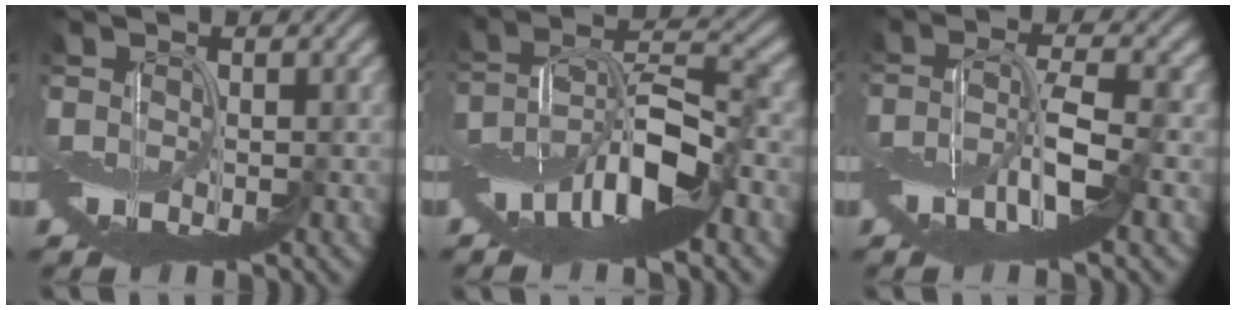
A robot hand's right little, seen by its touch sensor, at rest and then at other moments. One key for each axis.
{"total": 9.7, "fx": -4.9, "fy": 3.1, "fz": 7.8, "tx": -0.137, "ty": 0.014, "tz": -0.095}
{"total": 4.9, "fx": -2.0, "fy": 1.0, "fz": 4.3, "tx": -0.086, "ty": 0.003, "tz": -0.041}